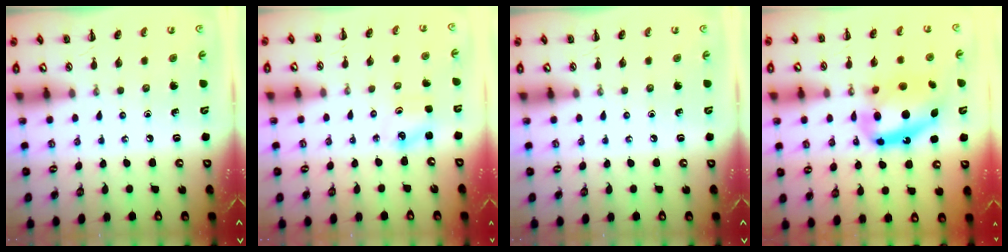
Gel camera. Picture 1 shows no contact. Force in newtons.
{"total": 2.9, "press": 2.9, "slide": 0.6}
{"total": 0.0}
{"total": 15.9, "press": 15.4, "slide": 3.7}